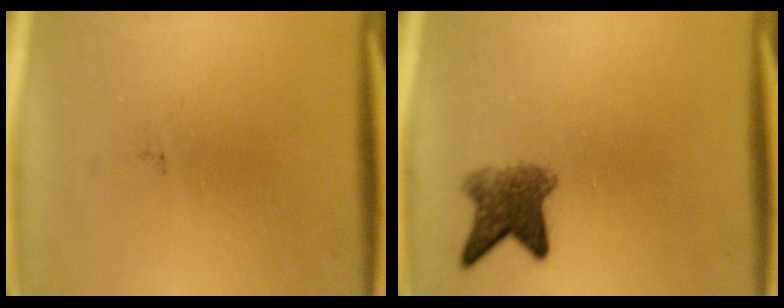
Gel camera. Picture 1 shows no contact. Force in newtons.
{"total": 4.8}